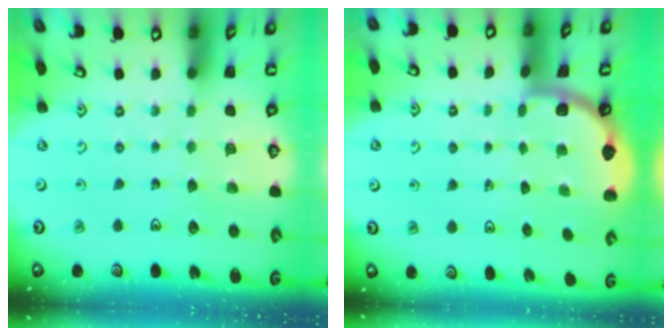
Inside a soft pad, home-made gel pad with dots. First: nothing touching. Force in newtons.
{"total": 1.6, "press": 1.6, "slide": 0.2}